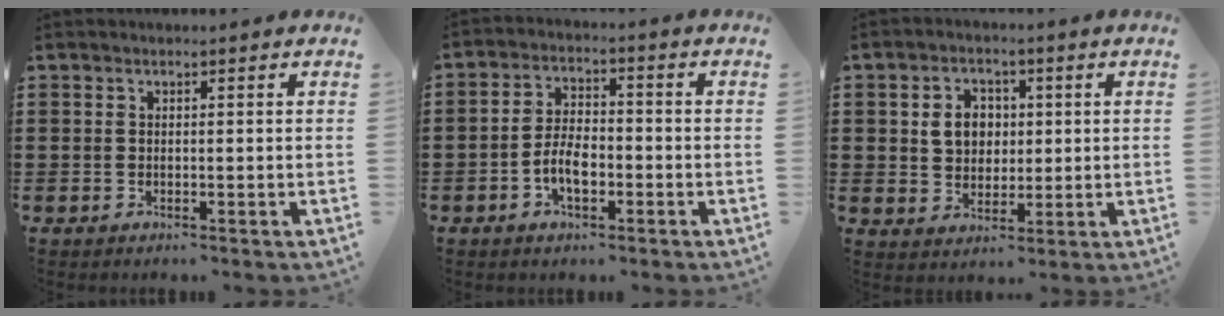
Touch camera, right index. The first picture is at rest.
{"total": 5.6, "force": [-2.0, 2.7, 4.4], "torque": [-0.096, 0.000, -0.041]}
{"total": 5.4, "force": [1.0, 4.5, 2.8], "torque": [-0.064, 0.013, 0.012]}